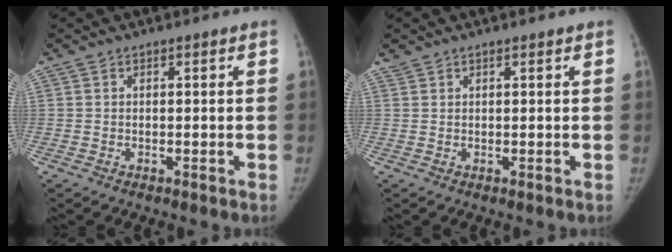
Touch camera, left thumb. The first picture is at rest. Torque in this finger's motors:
{"motor_torque": [-0.07, -0.10, -0.08, 0.61, -0.02]}